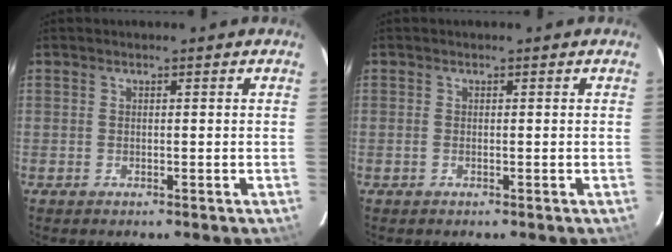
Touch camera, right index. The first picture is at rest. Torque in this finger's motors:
{"motor_torque": [-0.09, -0.02, -0.03, 0.01]}